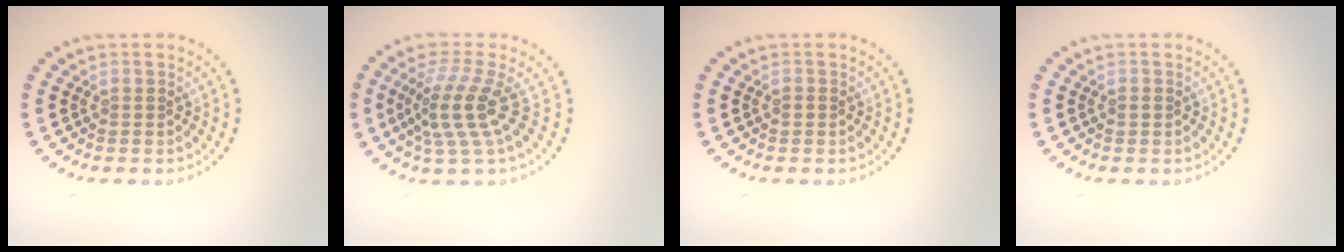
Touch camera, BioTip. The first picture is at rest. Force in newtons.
{"total": 3.9, "press": 2.8, "slide": 2.7}
{"total": 0.7, "press": 0.7, "slide": 0.0}
{"total": 0.7, "press": 0.7, "slide": 0.1}